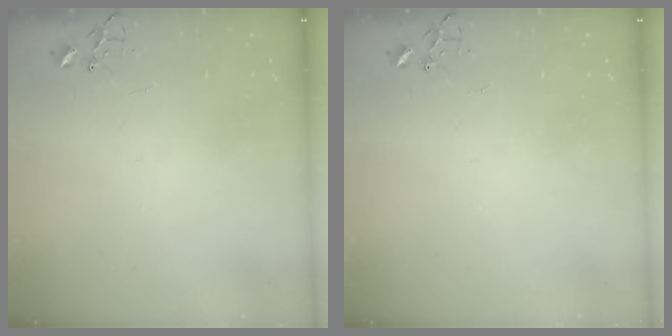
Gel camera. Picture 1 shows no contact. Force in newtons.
{"total": 0.0}